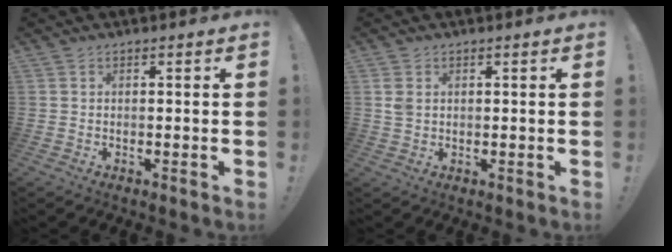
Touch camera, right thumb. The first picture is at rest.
{"total": 2.4, "force": [0.9, 1.7, 1.5], "torque": [-0.030, 0.005, 0.018]}